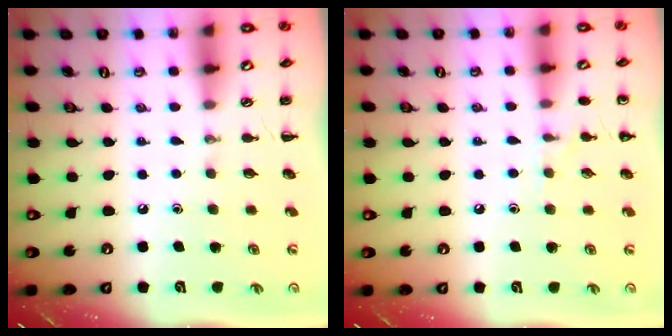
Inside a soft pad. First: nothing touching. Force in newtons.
{"total": 6.5, "press": 6.3, "slide": 1.6}